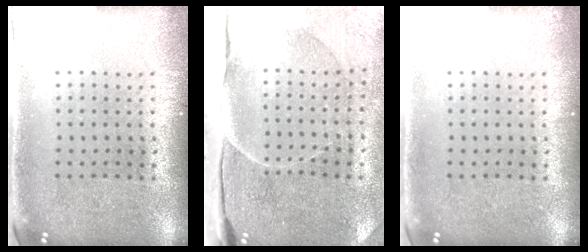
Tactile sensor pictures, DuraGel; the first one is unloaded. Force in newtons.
{"total": 4.8, "press": 3.9, "slide": 2.8}
{"total": 0.0}